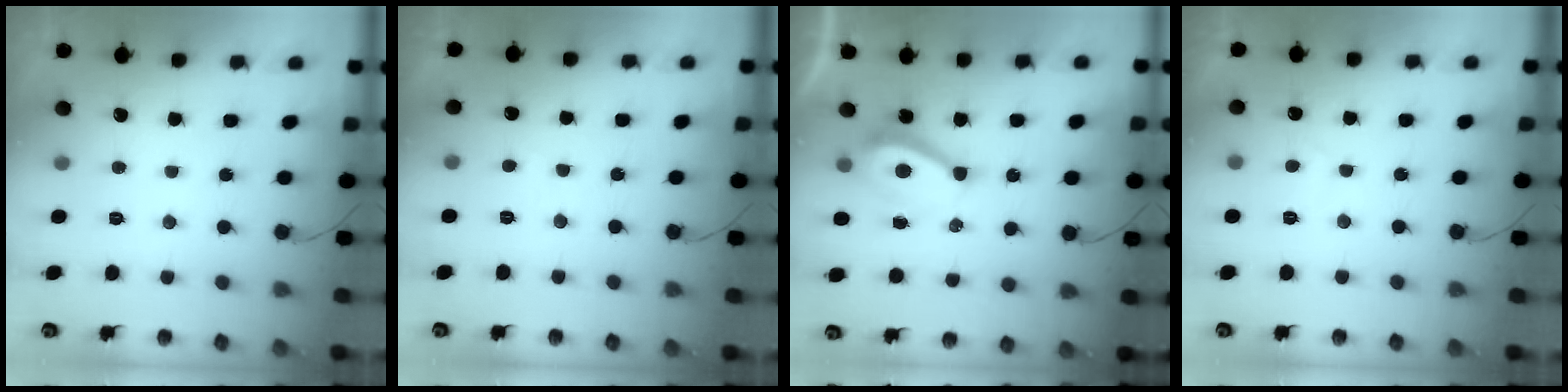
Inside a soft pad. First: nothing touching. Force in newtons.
{"total": 2.0, "press": 2.0, "slide": 0.5}
{"total": 7.7, "press": 7.6, "slide": 0.9}
{"total": 0.0}